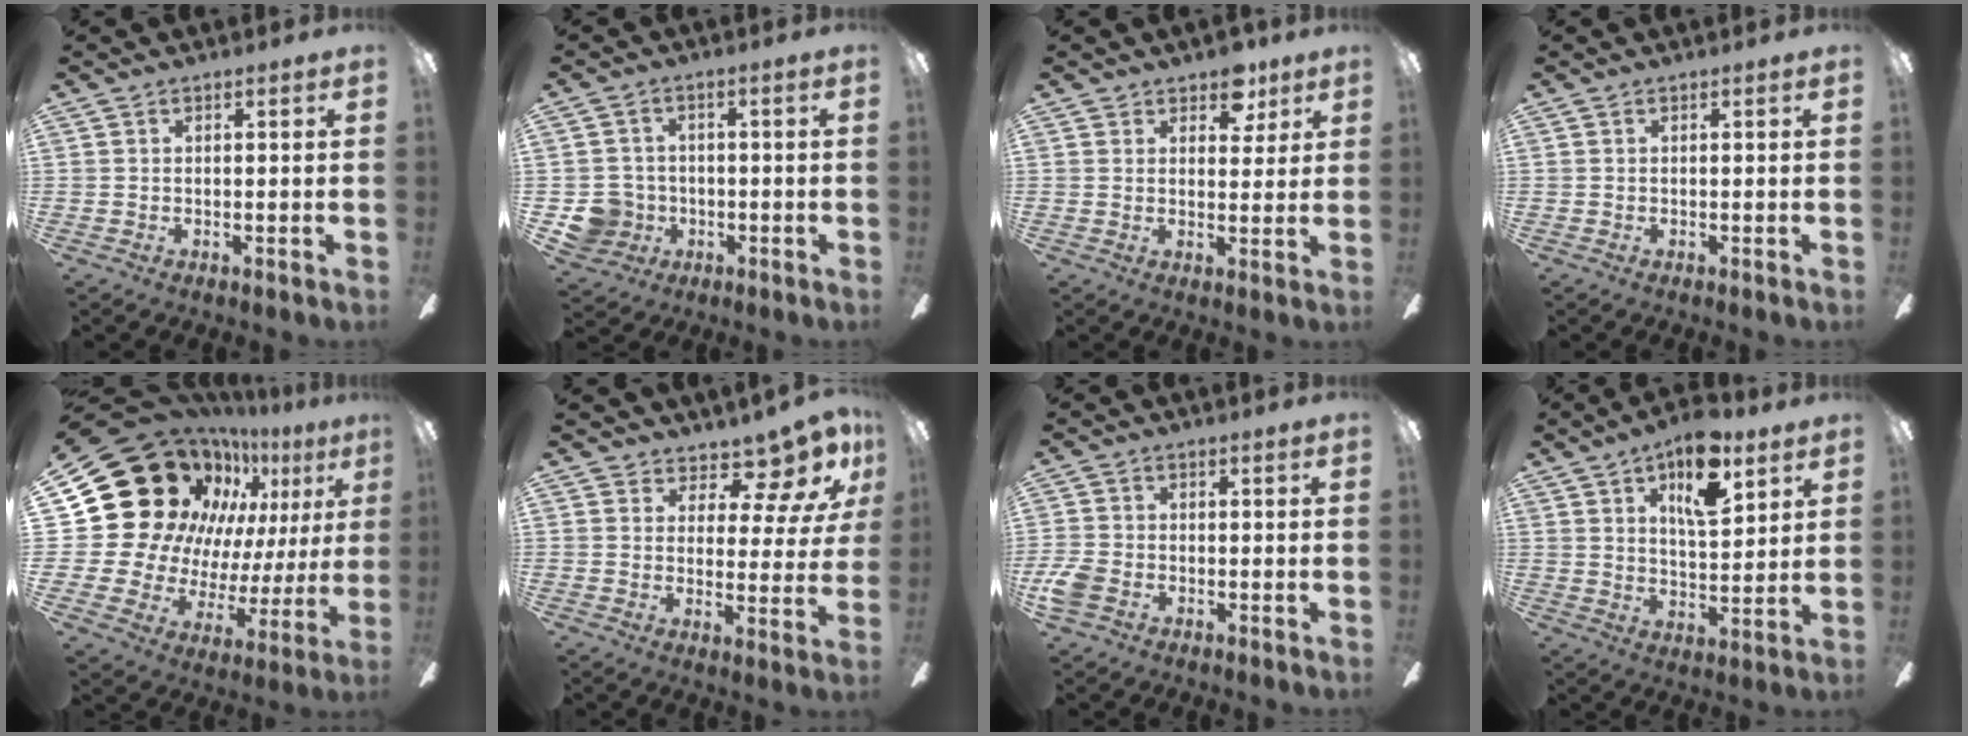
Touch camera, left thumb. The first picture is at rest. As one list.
[{"total": 7.2, "force": [-2.1, 6.7, 1.5], "torque": [-0.046, 0.016, -0.035]}, {"total": 6.6, "force": [4.5, 4.2, 2.4], "torque": [-0.015, -0.018, 0.077]}, {"total": 0.0}, {"total": 27.8, "force": [14.0, 19.5, 13.9], "torque": [-0.237, -0.121, 0.309]}, {"total": 10.1, "force": [8.0, 4.5, 4.2], "torque": [-0.061, -0.063, 0.146]}, {"total": 5.5, "force": [-2.4, 3.8, 3.3], "torque": [-0.074, 0.012, -0.046]}, {"total": 13.9, "force": [7.7, 6.4, 9.7], "torque": [-0.141, -0.022, 0.130]}]